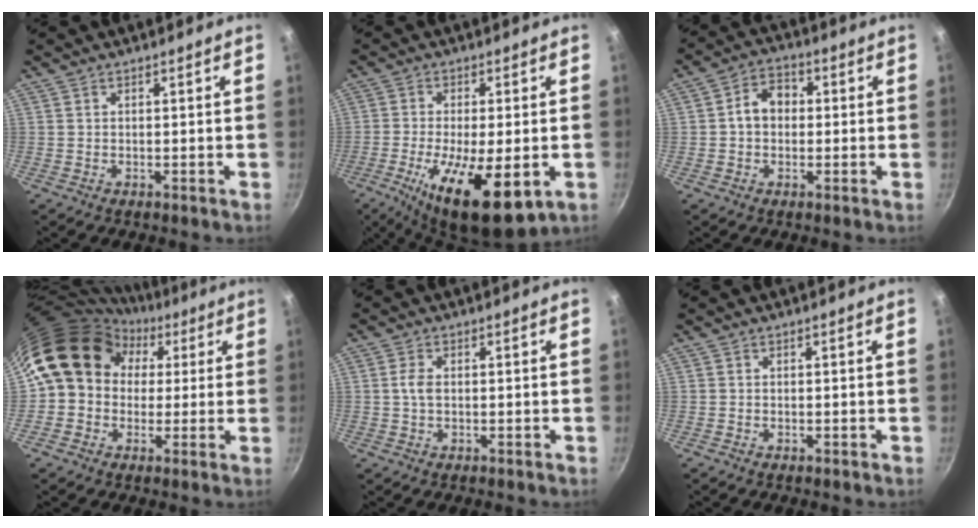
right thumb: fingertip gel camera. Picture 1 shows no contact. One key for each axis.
{"total": 16.2, "fx": -5.3, "fy": 5.4, "fz": 14.3, "tx": -0.247, "ty": -0.013, "tz": -0.084}
{"total": 6.4, "fx": 0.2, "fy": 5.0, "fz": 3.9, "tx": -0.037, "ty": 0.020, "tz": -0.008}
{"total": 14.4, "fx": 3.0, "fy": 12.2, "fz": 7.1, "tx": -0.082, "ty": 0.032, "tz": 0.033}
{"total": 2.5, "fx": 0.0, "fy": 1.5, "fz": 2.0, "tx": -0.042, "ty": 0.006, "tz": -0.003}
{"total": 0.0}